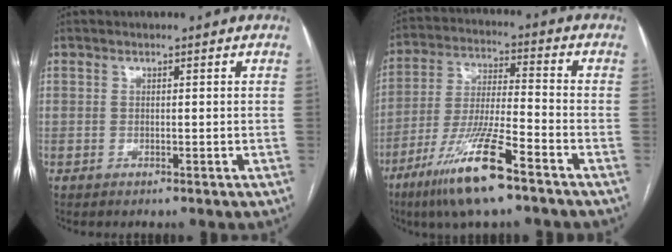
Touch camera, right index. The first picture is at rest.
{"total": 14.1, "force": [-8.6, 1.0, 11.1], "torque": [-0.223, -0.031, -0.161]}